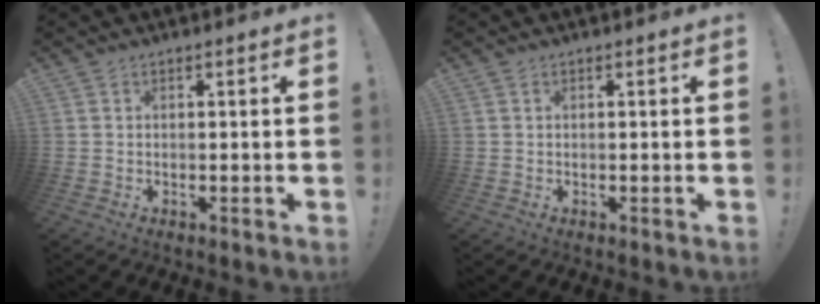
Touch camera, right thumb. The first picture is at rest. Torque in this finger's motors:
{"motor_torque": [0.07, -0.08, -0.01, 0.14, 0.04]}